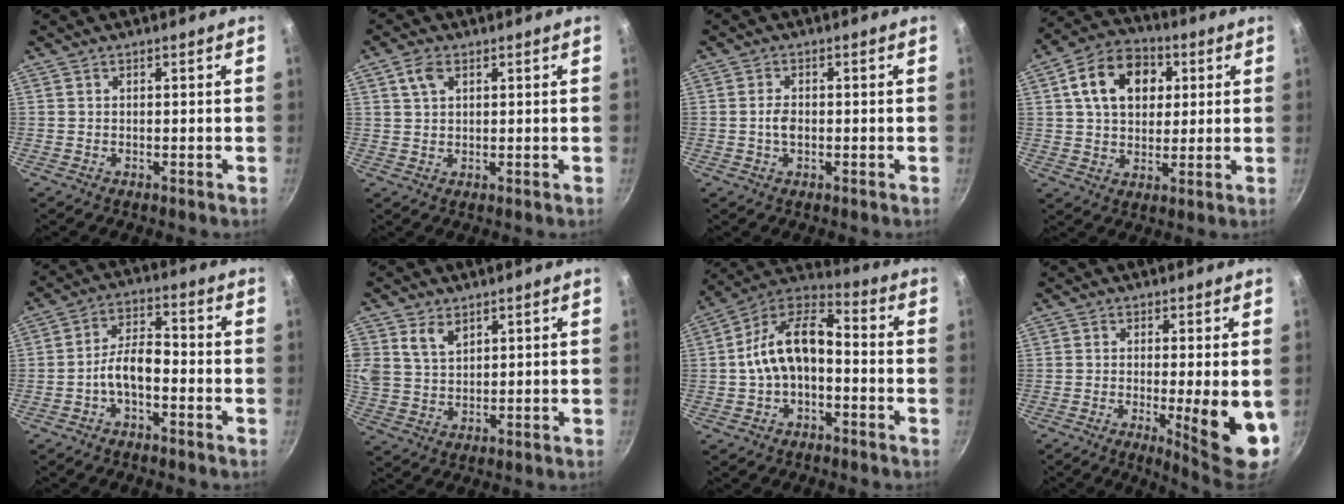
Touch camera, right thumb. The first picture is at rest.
{"total": 3.9, "force": [1.7, 2.4, 2.5], "torque": [-0.042, -0.002, 0.032]}
{"total": 2.9, "force": [-0.3, 1.8, 2.2], "torque": [-0.039, 0.007, -0.008]}
{"total": 14.2, "force": [3.9, 10.3, 9.0], "torque": [-0.125, 0.012, 0.054]}
{"total": 6.6, "force": [-2.6, 3.2, 5.2], "torque": [-0.086, 0.040, -0.051]}
{"total": 6.8, "force": [3.5, 4.6, 3.6], "torque": [-0.062, -0.011, 0.072]}
{"total": 13.8, "force": [-1.7, 8.2, 10.9], "torque": [-0.181, 0.053, -0.044]}
{"total": 10.7, "force": [-1.8, 2.0, 10.3], "torque": [-0.133, -0.010, -0.015]}